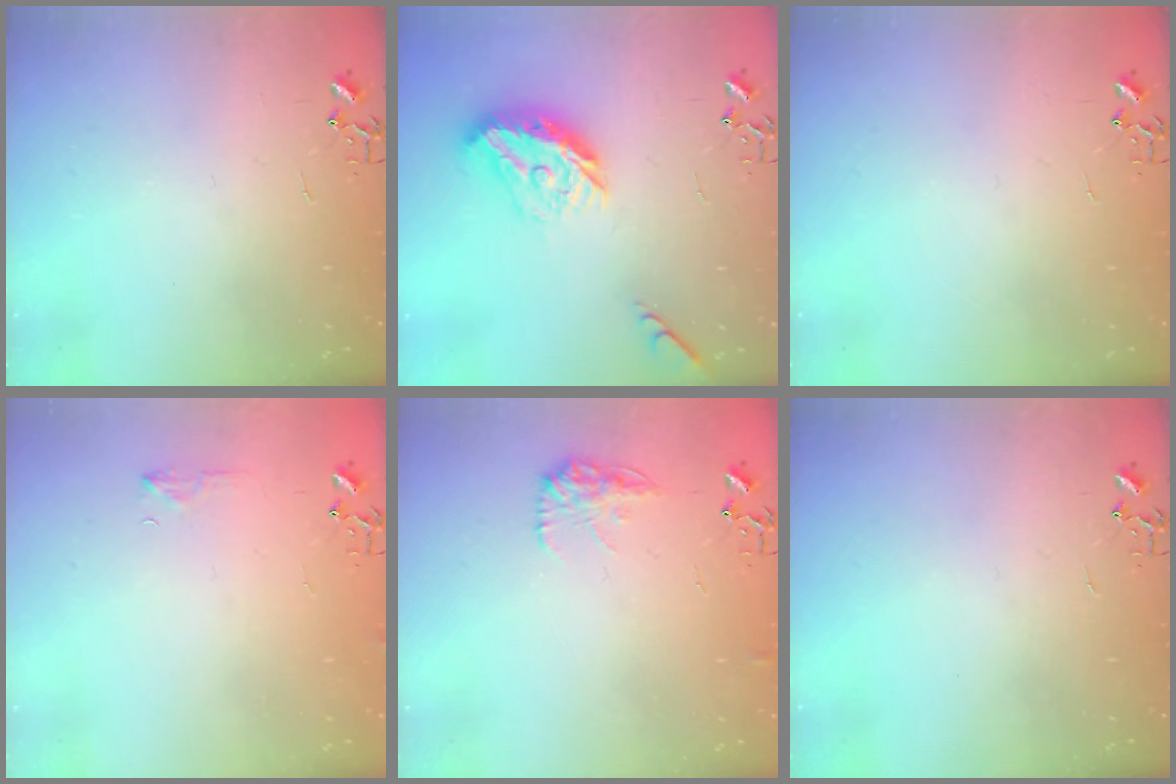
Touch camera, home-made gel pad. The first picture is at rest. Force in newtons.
{"total": 17.8, "press": 17.7, "slide": 0.6}
{"total": 0.0}
{"total": 6.1, "press": 6.0, "slide": 0.9}
{"total": 10.4, "press": 10.4, "slide": 0.5}
{"total": 0.0}